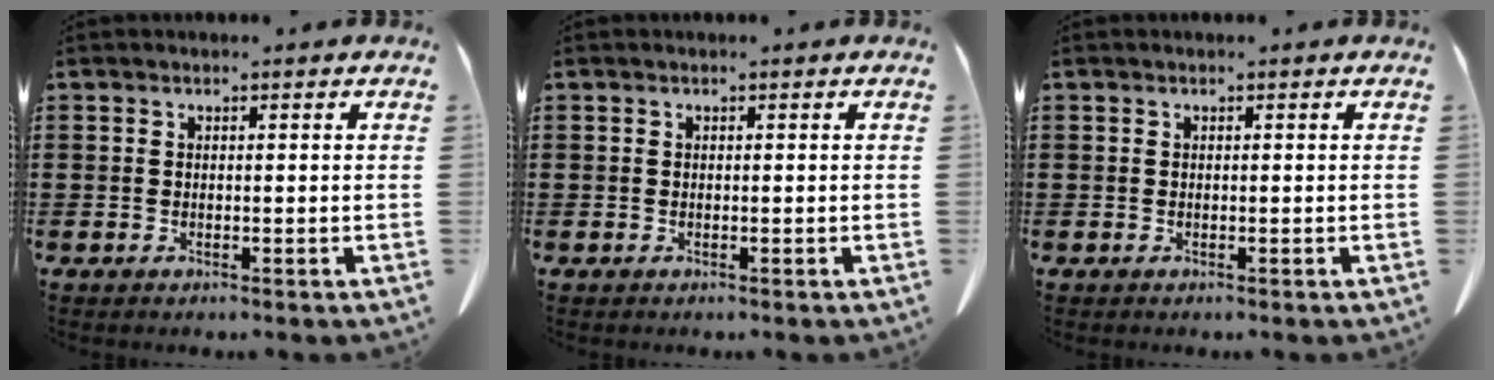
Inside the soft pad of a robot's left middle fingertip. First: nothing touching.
{"total": 0.0}
{"total": 0.0}